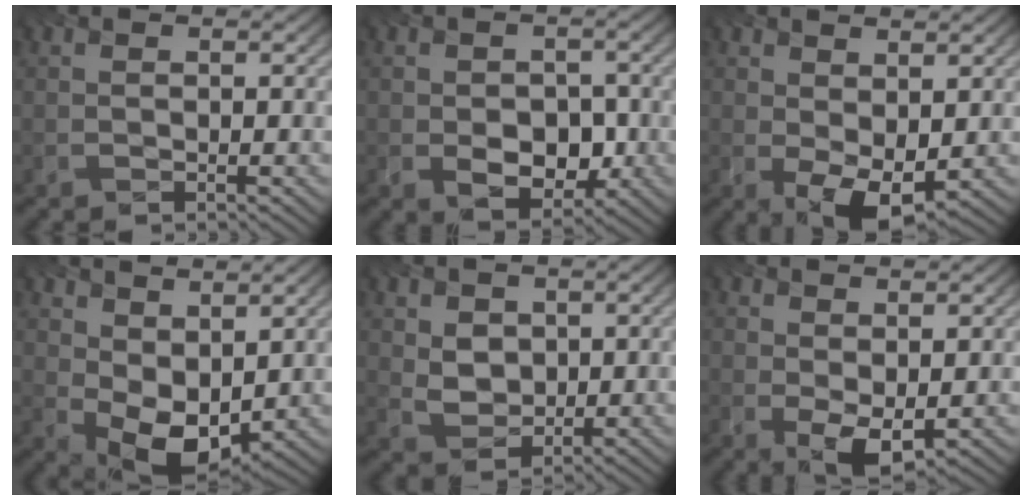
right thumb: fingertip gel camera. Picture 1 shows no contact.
{"total": 5.9, "force": [-2.0, 4.1, 3.7], "torque": [-0.069, -0.016, -0.028]}
{"total": 6.2, "force": [-0.3, 3.6, 5.1], "torque": [-0.093, -0.003, 0.001]}
{"total": 9.0, "force": [1.8, 5.6, 6.8], "torque": [-0.136, -0.011, 0.044]}
{"total": 3.7, "force": [0.6, 3.2, 1.7], "torque": [-0.056, -0.009, 0.019]}
{"total": 4.3, "force": [0.1, 2.3, 3.6], "torque": [-0.070, 0.001, 0.007]}